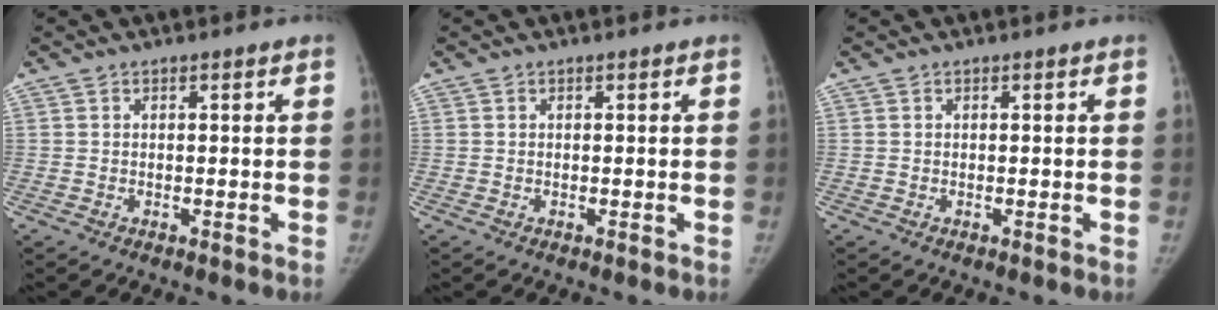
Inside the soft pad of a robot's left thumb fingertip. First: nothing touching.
{"total": 0.0}
{"total": 0.0}